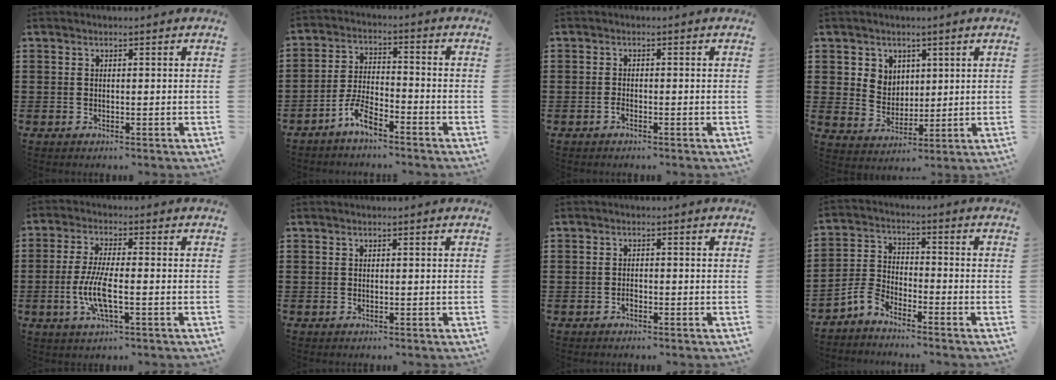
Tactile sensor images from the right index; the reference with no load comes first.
{"total": 5.3, "force": [-4.1, 1.5, 3.1], "torque": [-0.074, 0.004, -0.083]}
{"total": 1.0, "force": [-0.8, 0.2, 0.6], "torque": [-0.016, -0.004, -0.014]}
{"total": 4.8, "force": [2.4, 4.2, 0.4], "torque": [-0.023, 0.006, 0.042]}
{"total": 7.0, "force": [-1.9, 1.8, 6.5], "torque": [-0.145, -0.012, -0.041]}
{"total": 0.0}
{"total": 1.0, "force": [-0.7, 0.5, 0.5], "torque": [-0.012, -0.003, -0.012]}
{"total": 4.5, "force": [-4.0, 1.3, 1.6], "torque": [-0.053, 0.000, -0.086]}